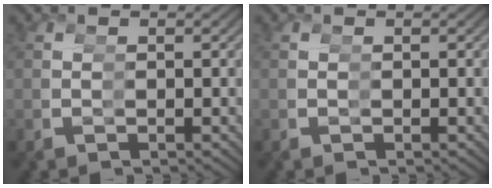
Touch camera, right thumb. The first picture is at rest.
{"total": 0.0}